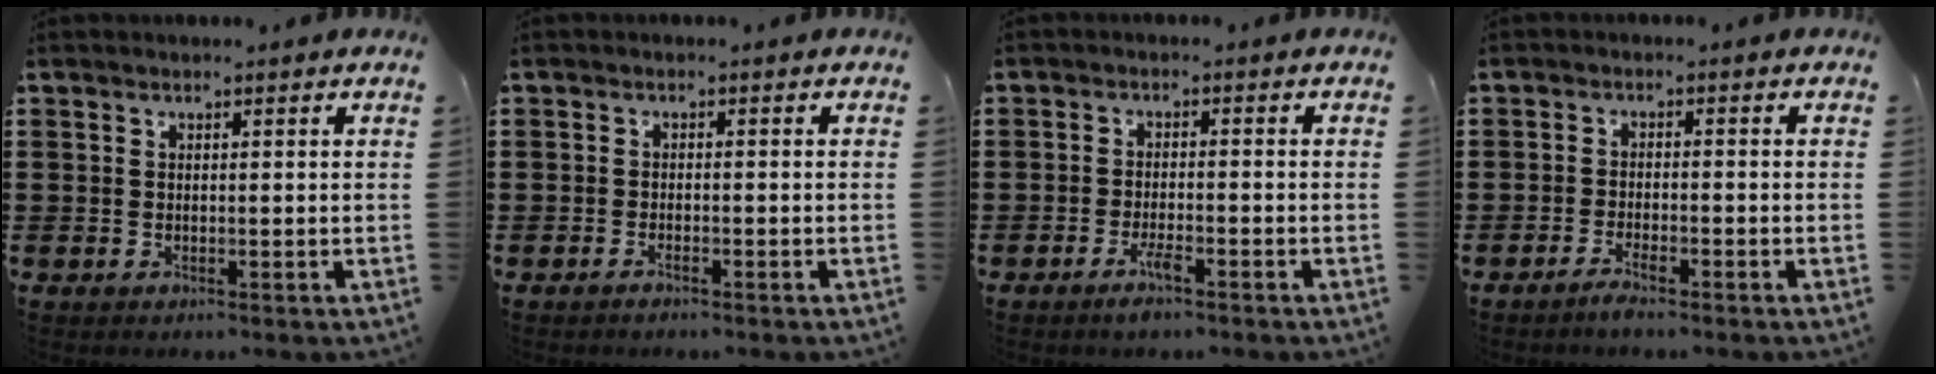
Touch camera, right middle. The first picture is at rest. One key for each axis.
{"total": 0.9, "fx": -0.7, "fy": 0.0, "fz": 0.5, "tx": -0.013, "ty": -0.005, "tz": -0.013}
{"total": 3.0, "fx": -1.9, "fy": 0.4, "fz": 2.3, "tx": -0.045, "ty": -0.002, "tz": -0.035}
{"total": 2.1, "fx": -1.8, "fy": 0.1, "fz": 1.2, "tx": -0.029, "ty": -0.002, "tz": -0.035}